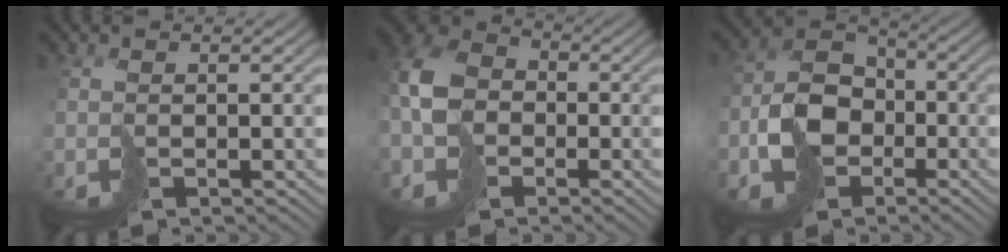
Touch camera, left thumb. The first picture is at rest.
{"total": 8.9, "force": [-2.4, 7.0, 4.9], "torque": [-0.142, -0.019, -0.050]}
{"total": 8.4, "force": [-3.4, 6.6, 4.0], "torque": [-0.092, -0.016, -0.071]}